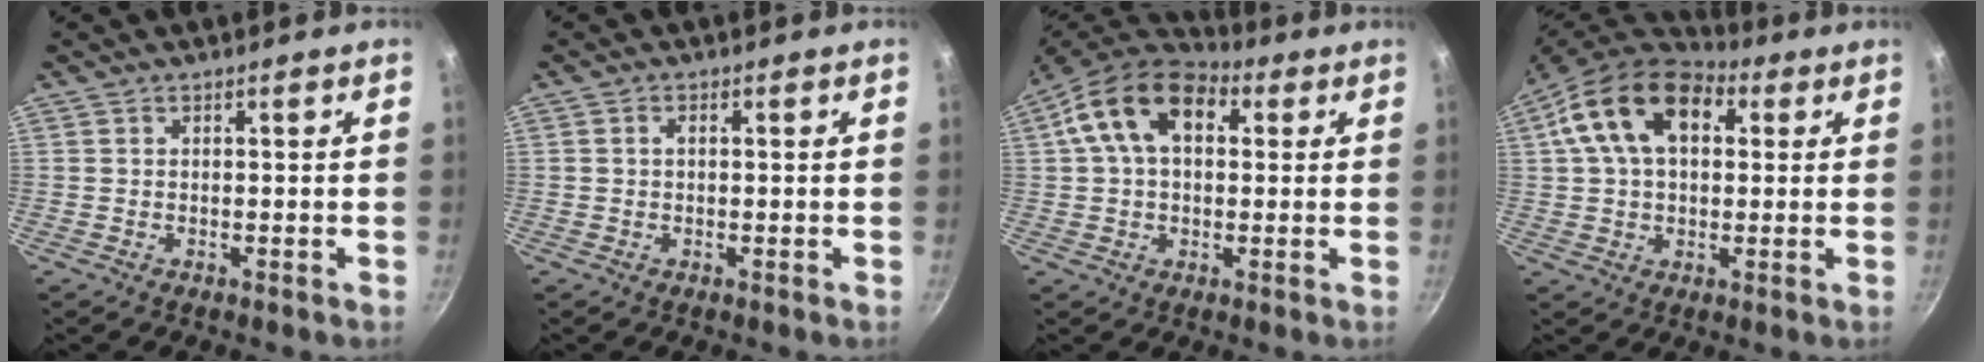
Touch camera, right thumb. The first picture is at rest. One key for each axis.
{"total": 1.1, "fx": 0.1, "fy": 0.8, "fz": 0.8, "tx": -0.014, "ty": 0.005, "tz": 0.001}
{"total": 14.6, "fx": 3.9, "fy": 9.5, "fz": 10.3, "tx": -0.152, "ty": 0.022, "tz": 0.047}
{"total": 16.4, "fx": 4.9, "fy": 10.6, "fz": 11.6, "tx": -0.174, "ty": 0.017, "tz": 0.066}